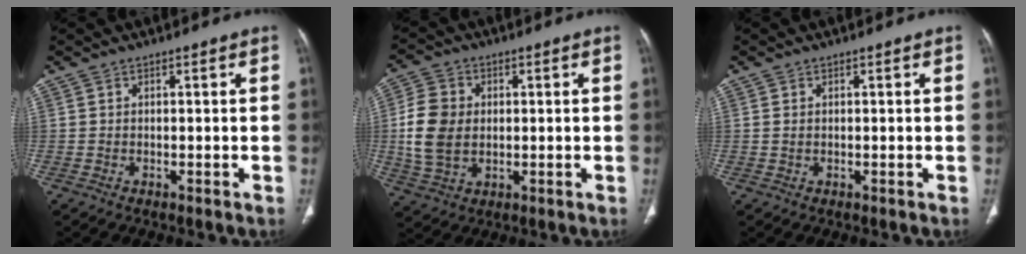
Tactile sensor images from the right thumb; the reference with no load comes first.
{"total": 10.3, "force": [0.3, 7.6, 6.9], "torque": [-0.135, 0.003, 0.007]}
{"total": 0.5, "force": [0.1, 0.3, 0.4], "torque": [-0.010, 0.004, 0.005]}